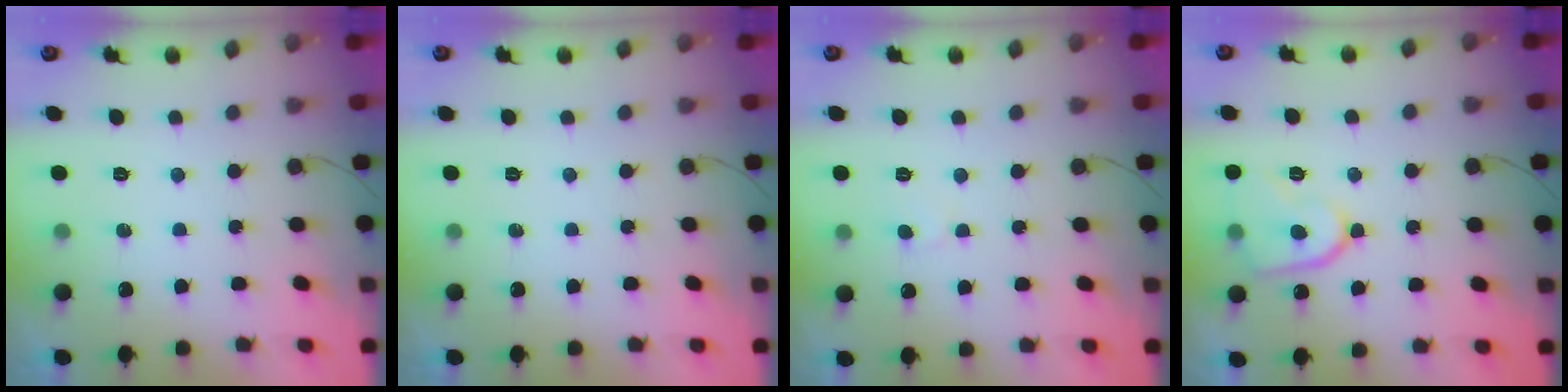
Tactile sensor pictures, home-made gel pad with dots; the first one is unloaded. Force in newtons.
{"total": 0.0}
{"total": 3.7, "press": 3.7, "slide": 0.3}
{"total": 11.4, "press": 11.3, "slide": 1.5}